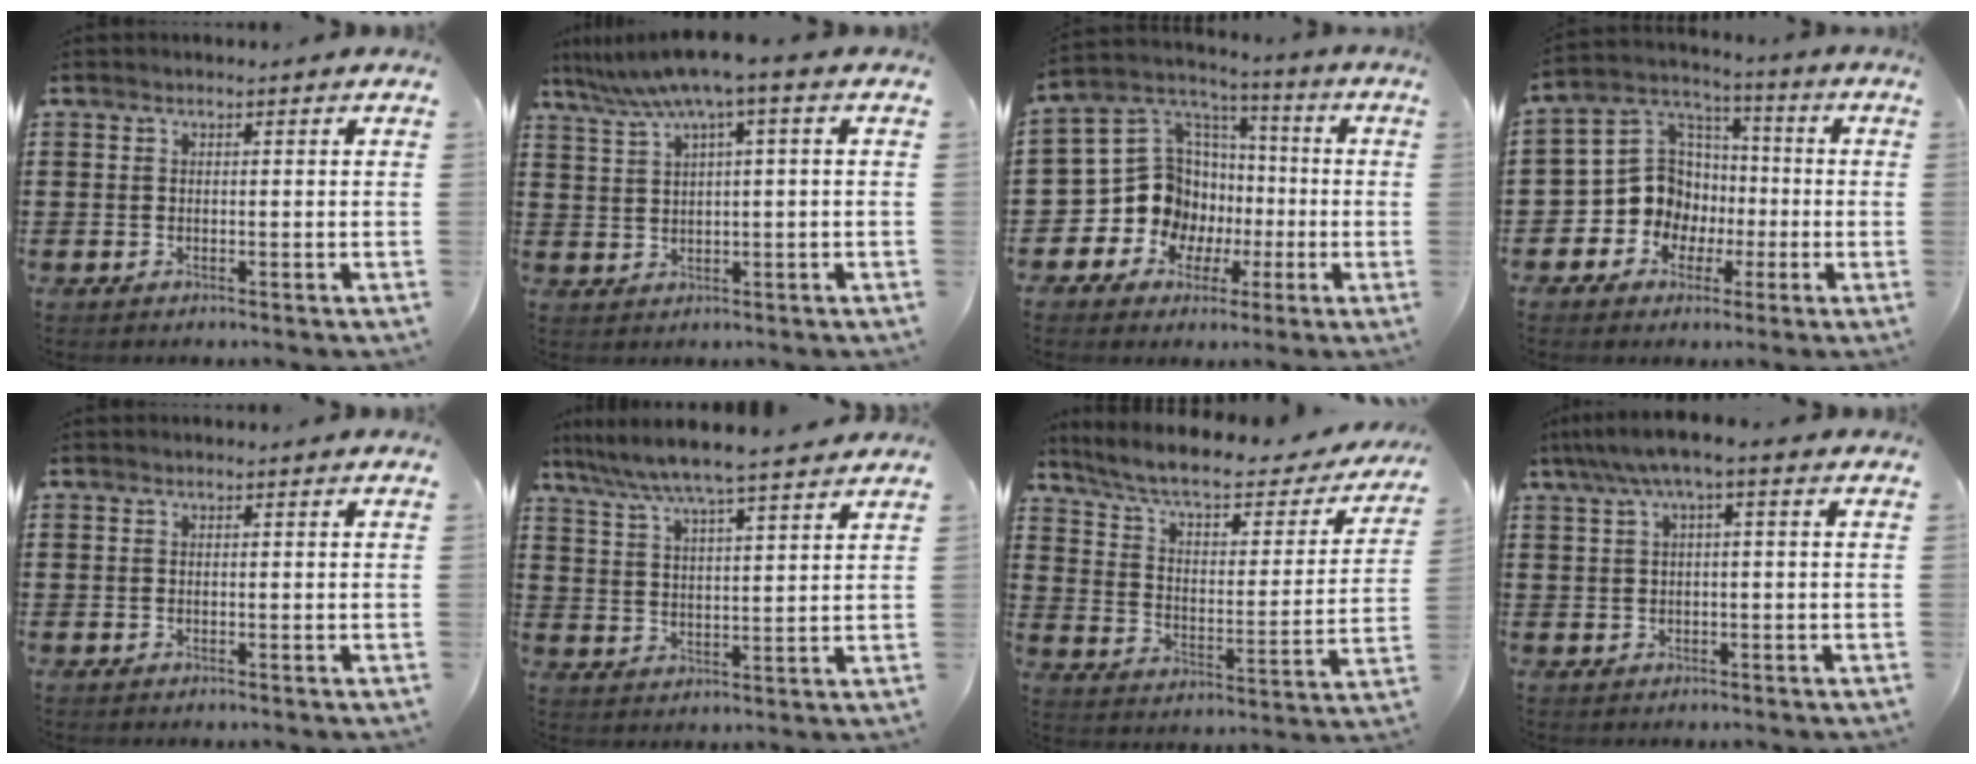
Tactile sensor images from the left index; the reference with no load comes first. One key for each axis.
{"total": 5.6, "fx": 2.8, "fy": -0.2, "fz": 4.8, "tx": -0.107, "ty": -0.018, "tz": 0.043}
{"total": 12.1, "fx": -2.0, "fy": 11.1, "fz": 4.4, "tx": -0.147, "ty": -0.010, "tz": -0.029}
{"total": 10.7, "fx": -1.8, "fy": 9.9, "fz": 3.5, "tx": -0.121, "ty": 0.004, "tz": -0.031}
{"total": 0.0}
{"total": 6.2, "fx": 5.6, "fy": -0.3, "fz": 2.7, "tx": -0.074, "ty": -0.031, "tz": 0.093}
{"total": 7.4, "fx": 5.9, "fy": 1.4, "fz": 4.3, "tx": -0.107, "ty": -0.035, "tz": 0.097}
{"total": 3.1, "fx": -0.1, "fy": 0.4, "fz": 3.1, "tx": -0.064, "ty": 0.001, "tz": -0.007}